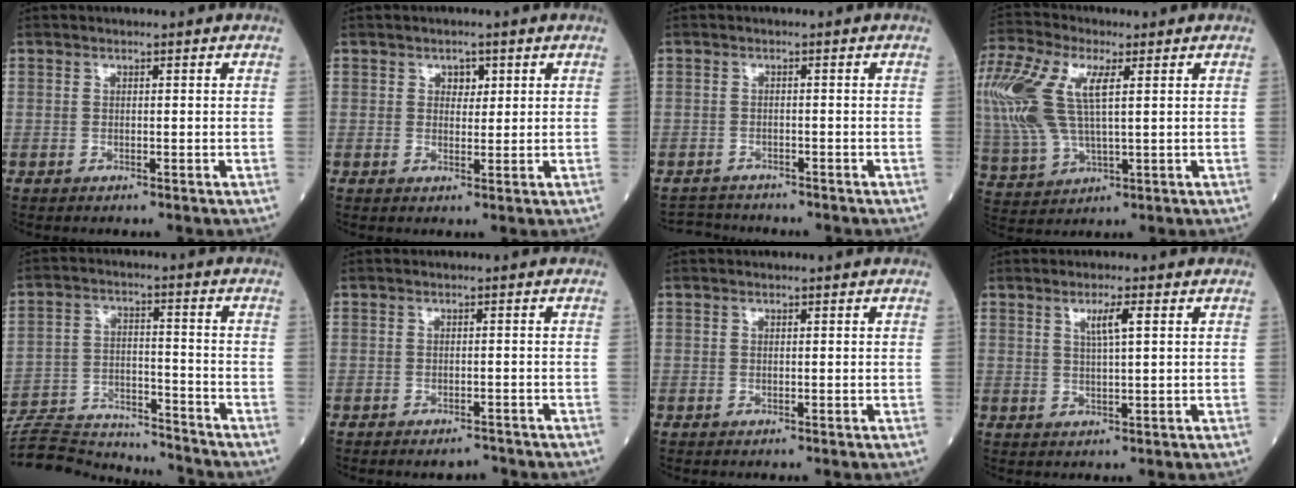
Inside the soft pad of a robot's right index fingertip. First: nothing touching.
{"total": 2.0, "force": [0.9, 1.4, 1.1], "torque": [-0.010, 0.001, 0.012]}
{"total": 3.1, "force": [-2.9, 0.9, -0.7], "torque": [0.004, -0.009, -0.050]}
{"total": 20.3, "force": [5.6, 8.9, 17.4], "torque": [-0.441, 0.024, 0.109]}
{"total": 17.2, "force": [-16.8, 1.7, 3.3], "torque": [-0.076, 0.010, -0.255]}
{"total": 2.5, "force": [-2.2, 0.8, 0.9], "torque": [-0.007, -0.001, -0.028]}
{"total": 0.0}
{"total": 3.3, "force": [1.3, 0.0, 3.0], "torque": [-0.055, 0.001, 0.023]}